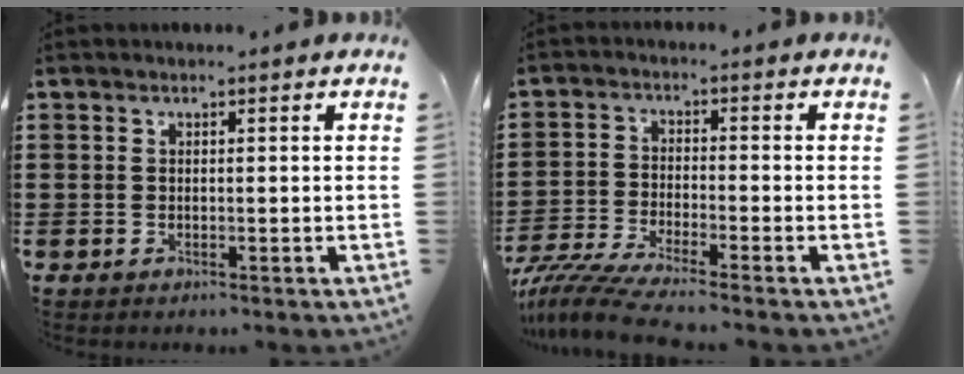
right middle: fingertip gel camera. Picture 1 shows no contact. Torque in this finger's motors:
{"motor_torque": [1.48, -0.66, 0.47, 0.14]}